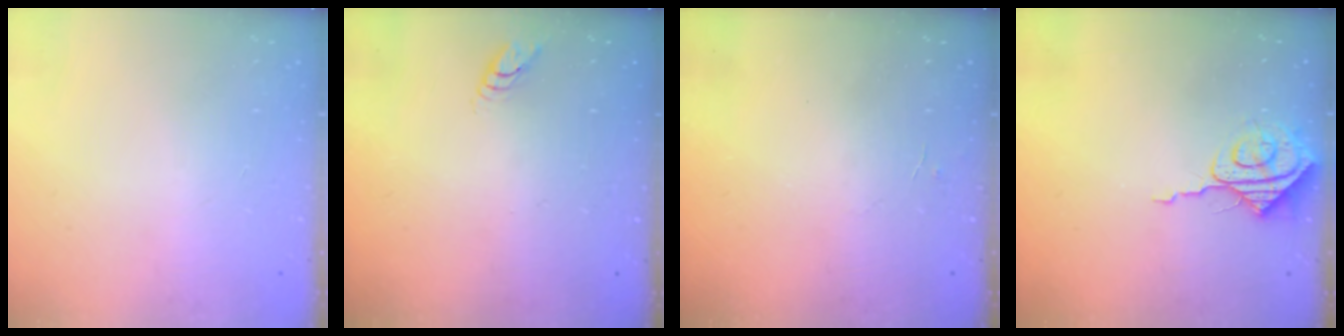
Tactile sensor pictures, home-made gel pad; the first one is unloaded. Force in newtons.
{"total": 2.8, "press": 2.8, "slide": 0.3}
{"total": 3.9, "press": 3.9, "slide": 0.3}
{"total": 8.1, "press": 8.0, "slide": 0.9}